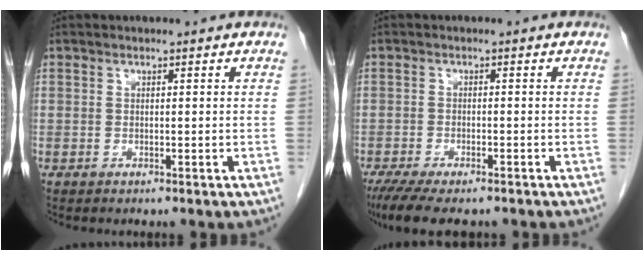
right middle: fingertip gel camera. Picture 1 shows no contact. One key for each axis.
{"total": 9.4, "fx": -7.5, "fy": 2.5, "fz": 5.1, "tx": -0.078, "ty": -0.013, "tz": -0.115}